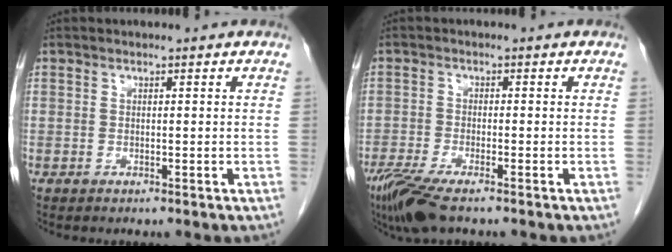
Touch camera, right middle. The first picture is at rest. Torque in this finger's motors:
{"motor_torque": [1.00, -0.79, 0.16, 0.11]}